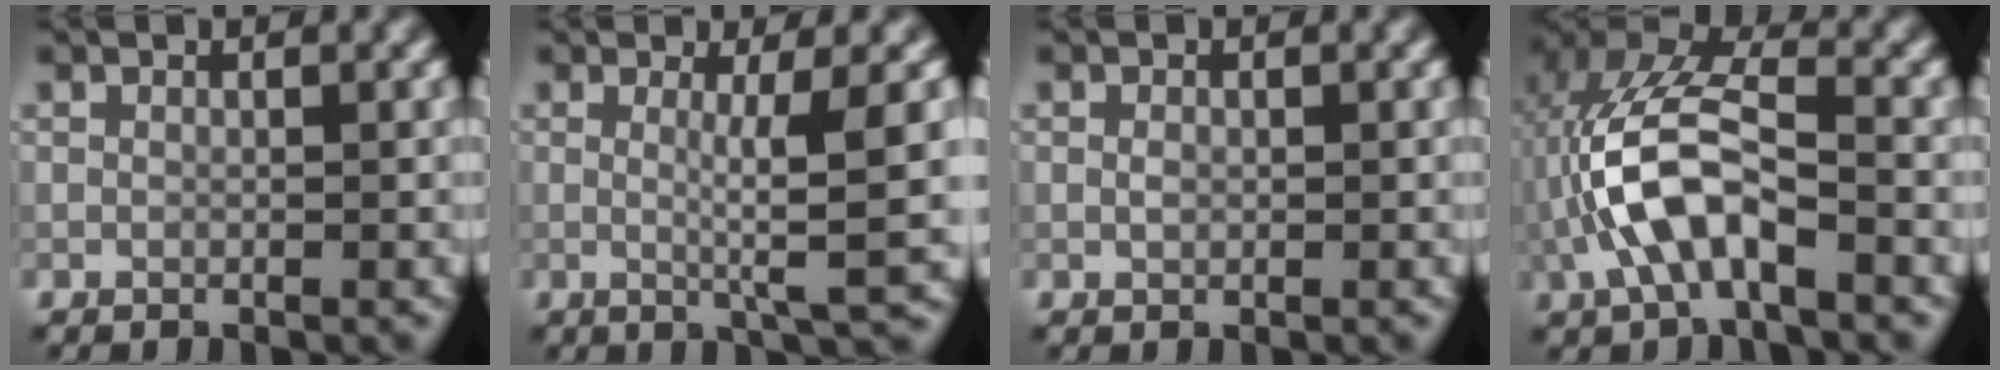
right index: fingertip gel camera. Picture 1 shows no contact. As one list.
[{"total": 5.7, "force": [0.2, 0.7, 5.6], "torque": [-0.085, -0.006, 0.004]}, {"total": 0.7, "force": [0.0, 0.5, 0.5], "torque": [-0.010, -0.001, 0.001]}, {"total": 8.4, "force": [-2.2, 3.6, 7.2], "torque": [-0.163, 0.017, -0.043]}]